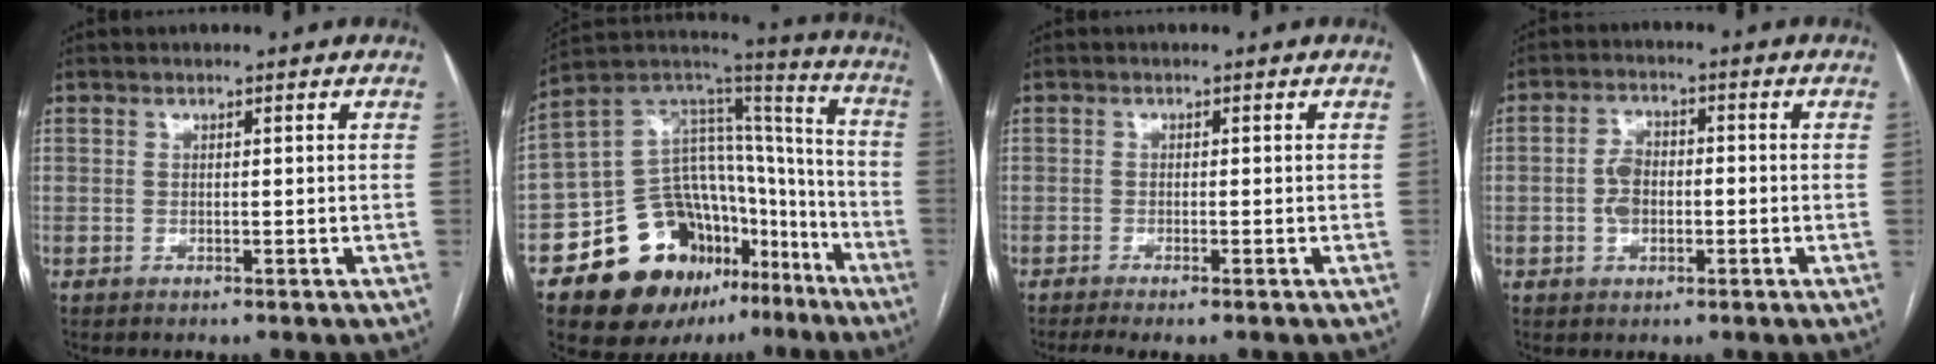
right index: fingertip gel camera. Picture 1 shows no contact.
{"total": 22.9, "force": [-13.1, 13.9, 12.6], "torque": [-0.178, 0.091, -0.201]}
{"total": 5.2, "force": [-3.9, 0.1, 3.6], "torque": [-0.059, -0.009, -0.063]}
{"total": 4.5, "force": [-0.9, 3.0, 3.3], "torque": [-0.068, 0.013, -0.017]}